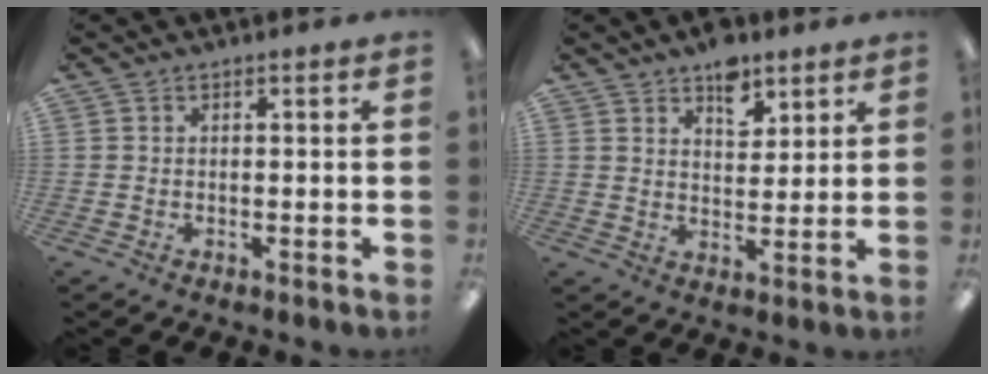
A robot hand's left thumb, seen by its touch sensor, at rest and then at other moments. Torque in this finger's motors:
{"motor_torque": [1.22, 0.46, 1.03, -0.45, 0.01]}